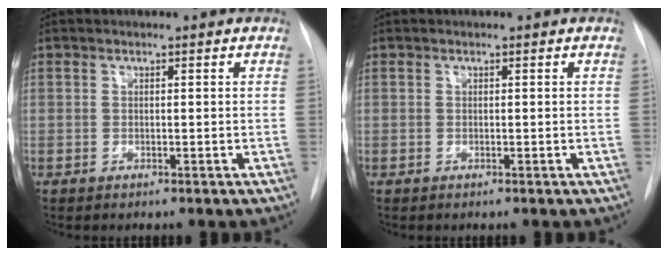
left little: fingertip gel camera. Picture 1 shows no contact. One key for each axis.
{"total": 0.0}